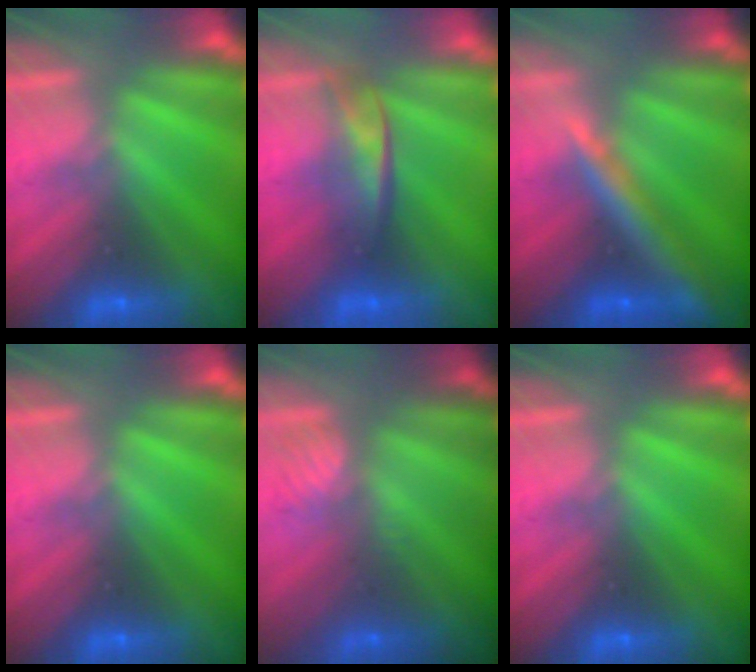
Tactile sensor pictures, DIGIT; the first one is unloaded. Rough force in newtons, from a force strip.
{"total": 2.1}
{"total": 5.5}
{"total": 0.0}
{"total": 2.6}
{"total": 0.0}